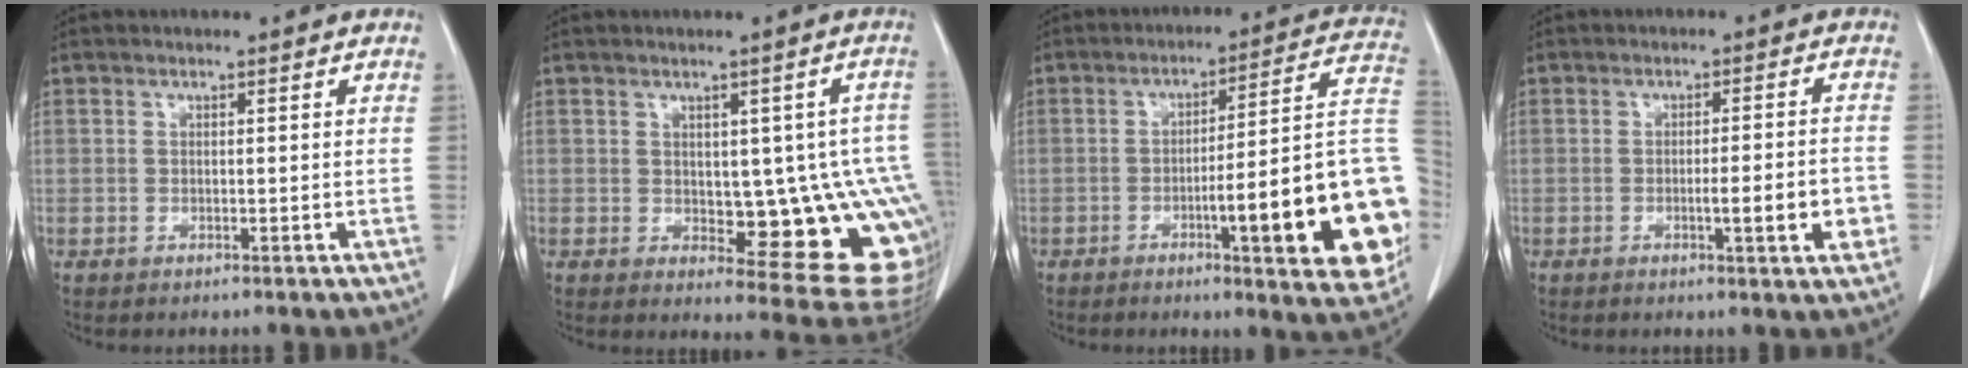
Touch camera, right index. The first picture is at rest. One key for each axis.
{"total": 14.2, "fx": -1.4, "fy": 5.0, "fz": 13.2, "tx": -0.109, "ty": 0.011, "tz": 0.000}
{"total": 20.9, "fx": -5.1, "fy": 2.4, "fz": 20.1, "tx": -0.171, "ty": 0.021, "tz": -0.060}
{"total": 6.1, "fx": -1.8, "fy": 0.5, "fz": 5.8, "tx": -0.078, "ty": -0.003, "tz": -0.022}